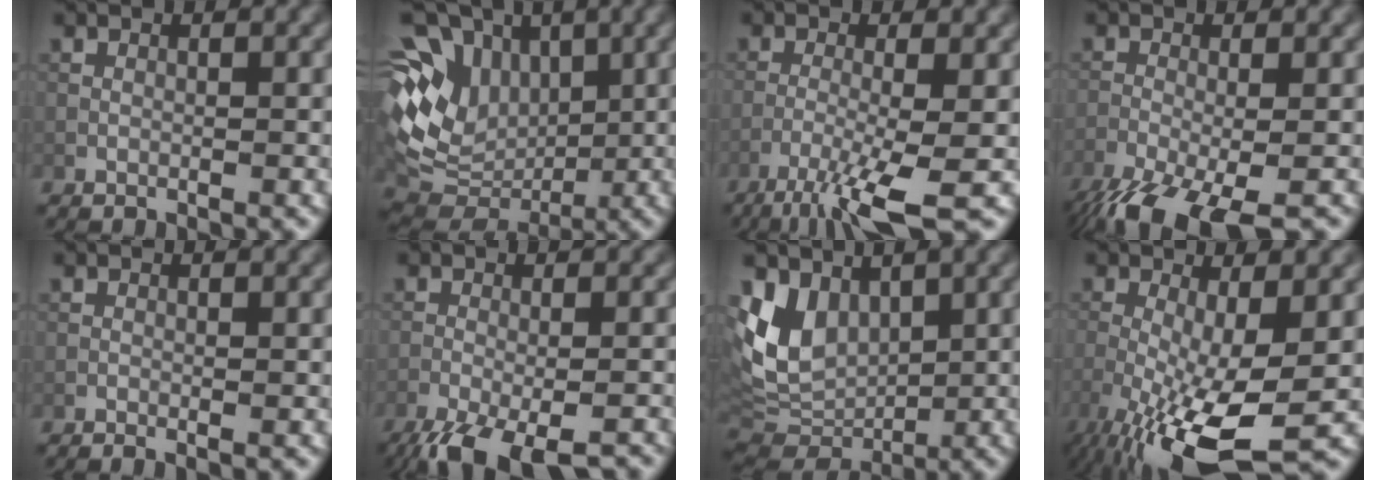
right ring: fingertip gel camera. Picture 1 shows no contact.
{"total": 11.2, "force": [2.4, 8.1, 7.3], "torque": [-0.144, 0.016, 0.052]}
{"total": 6.4, "force": [-3.4, 0.8, 5.4], "torque": [-0.095, -0.004, -0.075]}
{"total": 8.5, "force": [-5.9, 2.5, 5.6], "torque": [-0.119, -0.043, -0.097]}
{"total": 0.0}
{"total": 9.2, "force": [-7.2, 2.7, 5.1], "torque": [-0.096, -0.029, -0.104]}
{"total": 8.4, "force": [2.9, 6.0, 5.2], "torque": [-0.109, -0.019, 0.063]}
{"total": 10.4, "force": [-4.3, 2.7, 9.1], "torque": [-0.194, -0.028, -0.072]}